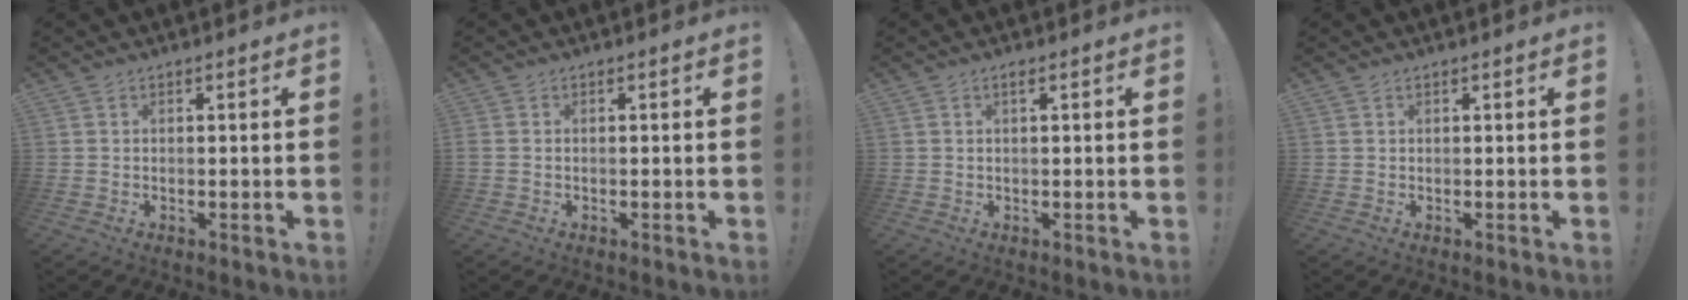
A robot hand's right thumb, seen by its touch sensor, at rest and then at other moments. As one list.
[{"total": 0.0}, {"total": 1.1, "force": [0.5, -0.1, 1.0], "torque": [-0.014, -0.002, 0.007]}, {"total": 0.0}]